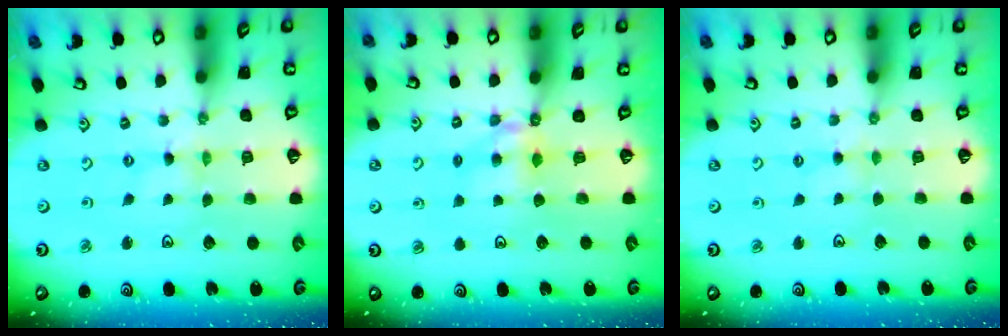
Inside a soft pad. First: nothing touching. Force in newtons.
{"total": 5.8, "press": 5.8, "slide": 0.3}
{"total": 1.9, "press": 1.8, "slide": 0.4}